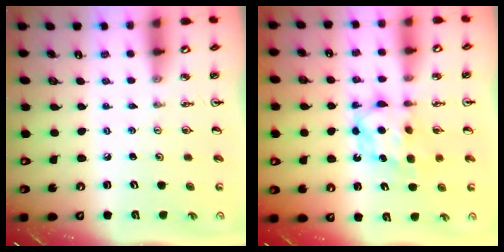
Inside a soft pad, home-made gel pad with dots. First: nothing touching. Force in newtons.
{"total": 6.4, "press": 6.3, "slide": 0.4}